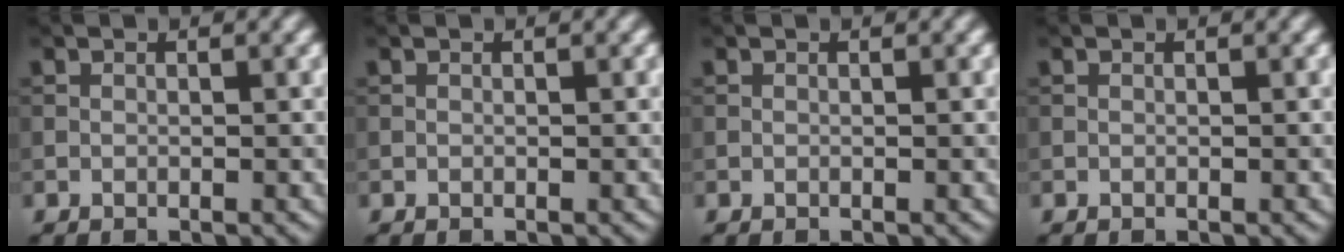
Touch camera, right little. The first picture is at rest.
{"total": 0.0}
{"total": 0.0}
{"total": 0.0}